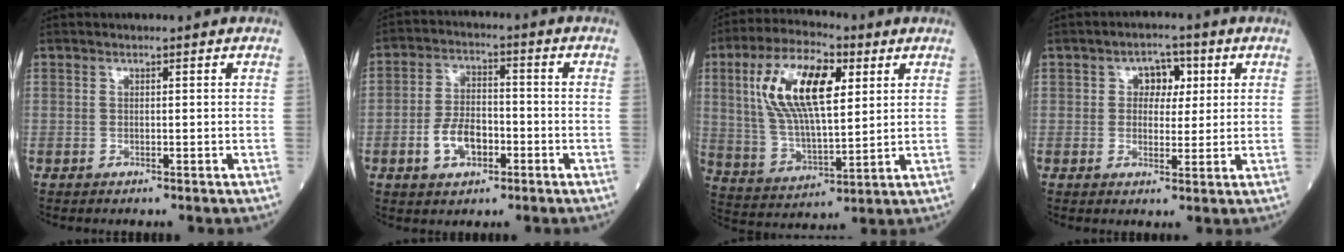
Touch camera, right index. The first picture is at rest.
{"total": 7.1, "force": [-2.6, 4.0, 5.2], "torque": [-0.106, 0.012, -0.046]}
{"total": 15.8, "force": [5.0, 5.6, 13.9], "torque": [-0.283, 0.017, 0.093]}
{"total": 4.5, "force": [1.3, 3.0, 3.1], "torque": [-0.041, 0.011, 0.019]}